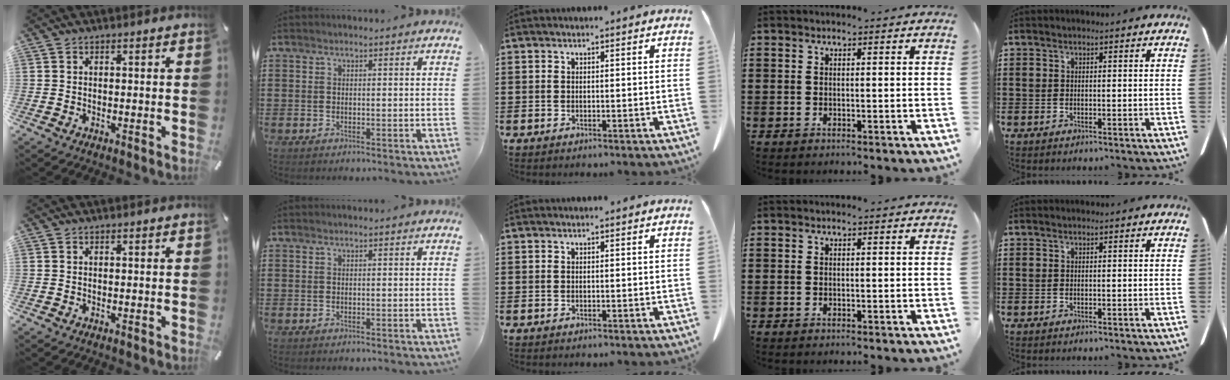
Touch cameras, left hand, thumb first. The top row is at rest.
{}